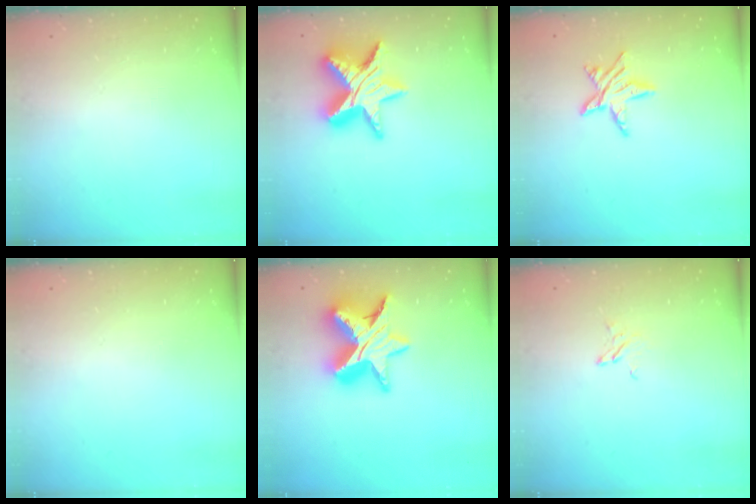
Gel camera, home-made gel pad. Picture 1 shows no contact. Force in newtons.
{"total": 16.3, "press": 16.2, "slide": 1.1}
{"total": 7.9, "press": 7.9, "slide": 0.5}
{"total": 0.0}
{"total": 15.9, "press": 15.9, "slide": 1.1}
{"total": 2.7, "press": 2.7, "slide": 0.3}